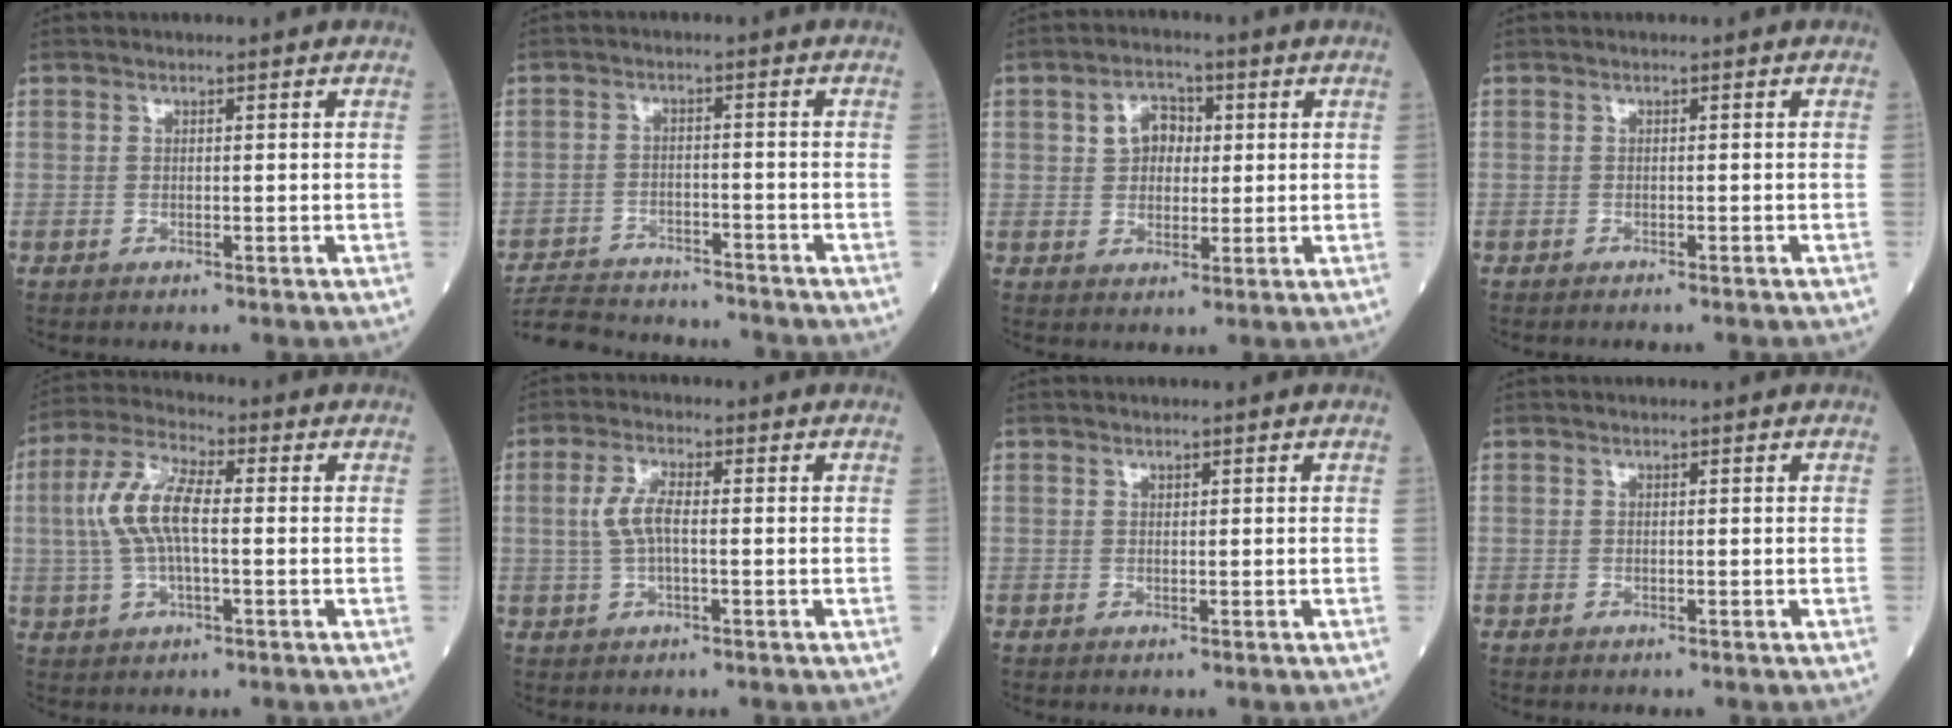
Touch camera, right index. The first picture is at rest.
{"total": 12.6, "force": [-12.0, 2.4, 3.0], "torque": [-0.059, 0.006, -0.180]}
{"total": 5.1, "force": [1.1, 3.9, 3.1], "torque": [-0.048, 0.015, 0.019]}
{"total": 2.2, "force": [-2.0, 0.0, 0.9], "torque": [-0.014, -0.002, -0.026]}
{"total": 9.8, "force": [0.4, 3.6, 9.1], "torque": [-0.203, 0.022, 0.003]}
{"total": 4.2, "force": [0.1, 1.3, 4.0], "torque": [-0.096, 0.009, 0.002]}
{"total": 0.0}
{"total": 0.0}